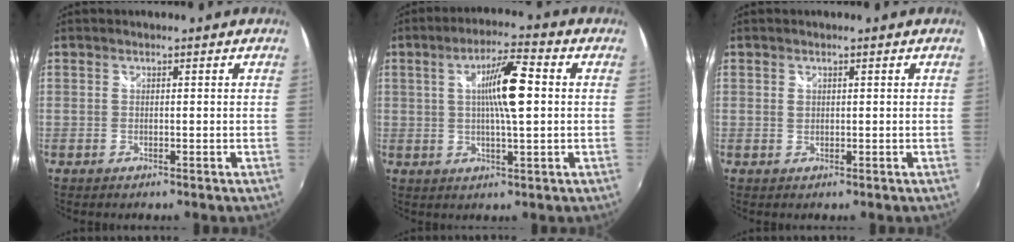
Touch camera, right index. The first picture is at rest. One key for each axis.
{"total": 8.5, "fx": 1.5, "fy": -0.3, "fz": 8.3, "tx": -0.133, "ty": 0.000, "tz": 0.028}
{"total": 0.8, "fx": 0.2, "fy": 0.8, "fz": 0.3, "tx": -0.004, "ty": 0.001, "tz": 0.004}